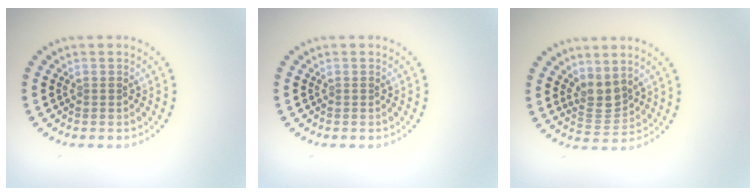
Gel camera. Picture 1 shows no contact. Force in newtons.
{"total": 0.0}
{"total": 2.8, "press": 2.2, "slide": 1.6}